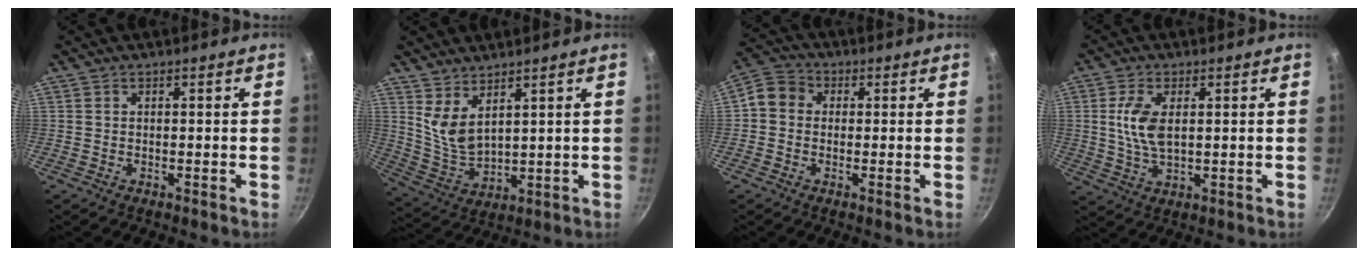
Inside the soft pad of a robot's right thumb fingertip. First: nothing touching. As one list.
[{"total": 7.1, "force": [4.6, 3.0, 4.6], "torque": [-0.079, -0.051, 0.104]}, {"total": 5.6, "force": [-0.1, 4.9, 2.7], "torque": [-0.038, 0.015, -0.025]}, {"total": 7.5, "force": [1.3, 3.9, 6.3], "torque": [-0.126, -0.002, 0.029]}]